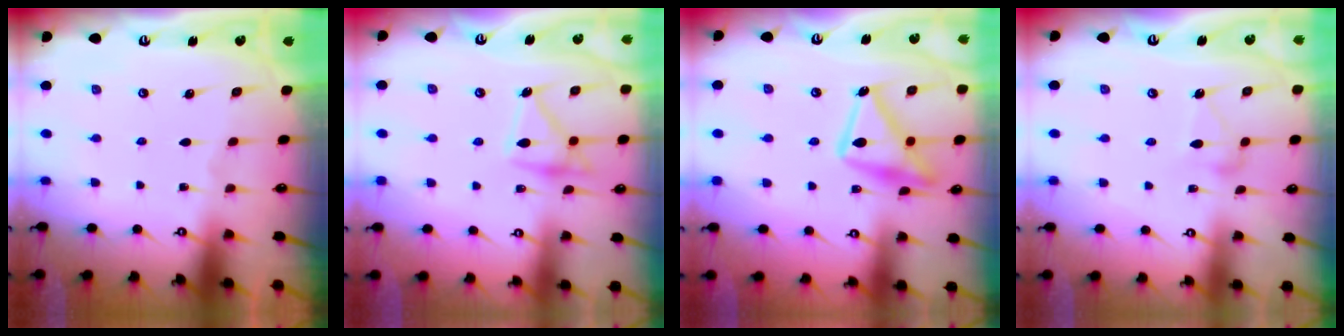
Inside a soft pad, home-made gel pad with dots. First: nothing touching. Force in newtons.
{"total": 16.5, "press": 16.4, "slide": 1.1}
{"total": 16.6, "press": 16.6, "slide": 0.9}
{"total": 9.9, "press": 9.9, "slide": 0.4}